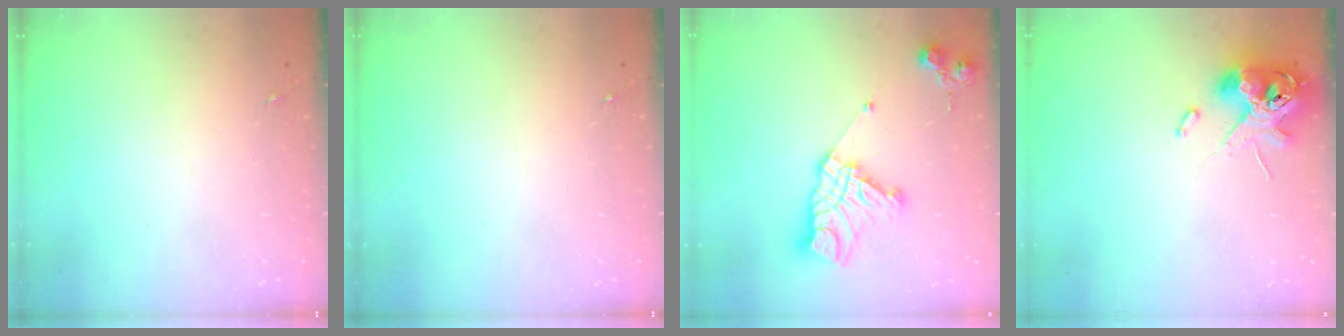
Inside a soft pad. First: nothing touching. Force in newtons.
{"total": 0.0}
{"total": 16.2, "press": 16.1, "slide": 1.6}
{"total": 12.6, "press": 12.5, "slide": 2.0}